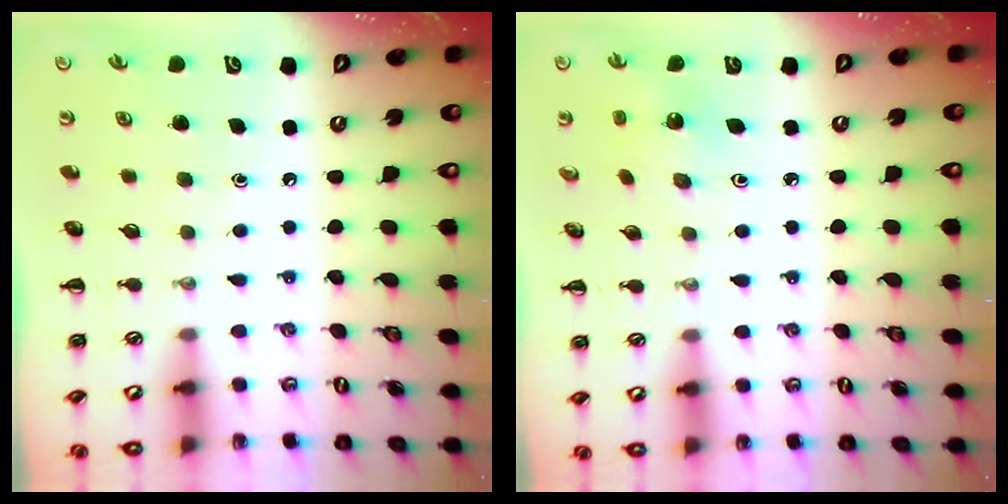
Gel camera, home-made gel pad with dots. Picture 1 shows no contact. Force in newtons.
{"total": 2.3, "press": 2.2, "slide": 0.7}